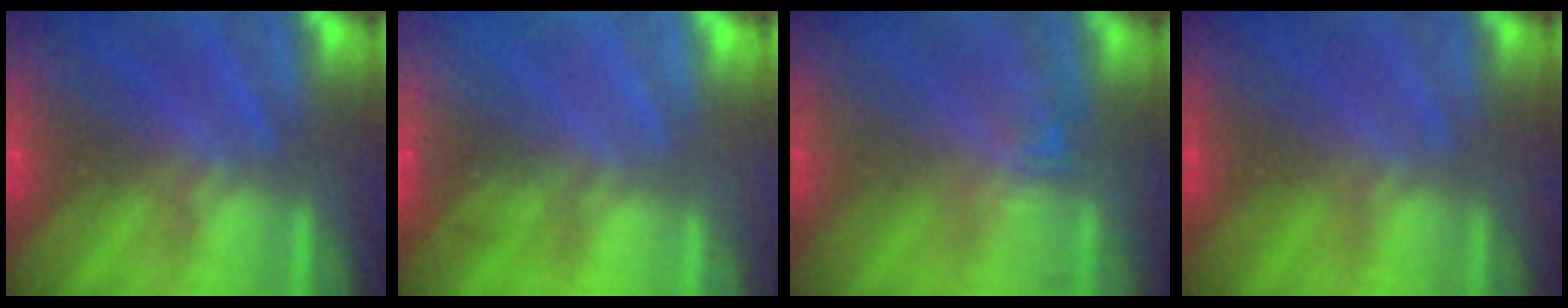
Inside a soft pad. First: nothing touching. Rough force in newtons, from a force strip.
{"total": 2.5}
{"total": 1.2}
{"total": 2.6}